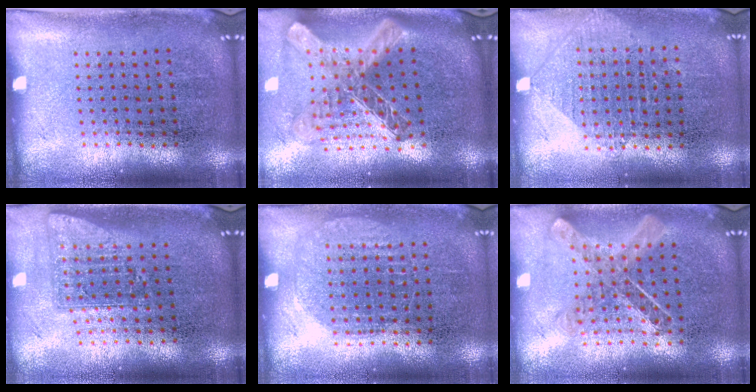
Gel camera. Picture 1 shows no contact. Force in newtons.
{"total": 2.8, "press": 2.0, "slide": 1.9}
{"total": 0.9, "press": 0.9, "slide": 0.3}
{"total": 1.6, "press": 1.2, "slide": 1.0}
{"total": 0.9, "press": 0.9, "slide": 0.2}
{"total": 1.0, "press": 1.0, "slide": 0.1}